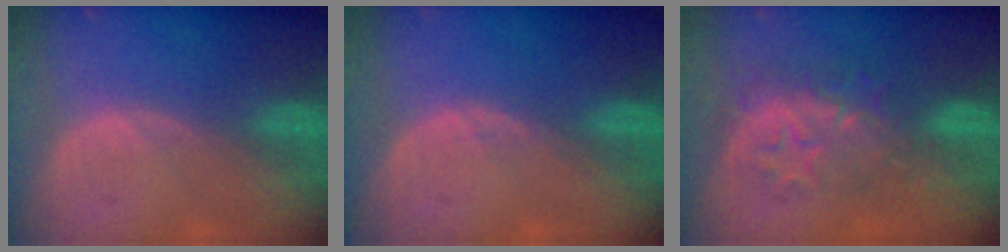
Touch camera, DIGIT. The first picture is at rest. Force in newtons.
{"total": 0.6, "press": 0.6, "slide": 0.1}
{"total": 9.1, "press": 7.9, "slide": 4.5}